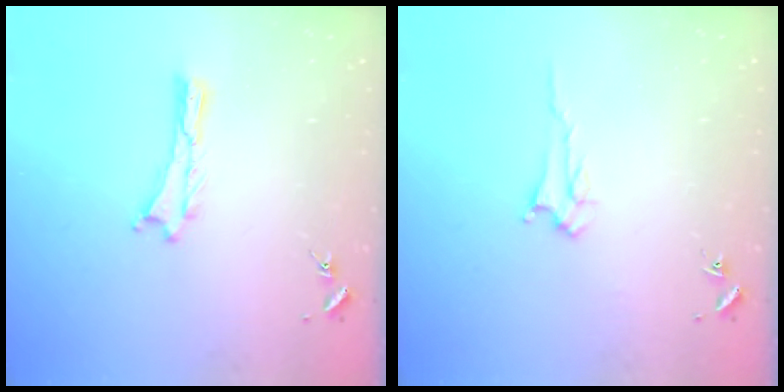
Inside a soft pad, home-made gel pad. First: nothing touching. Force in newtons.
{"total": 2.8, "press": 2.8, "slide": 0.4}